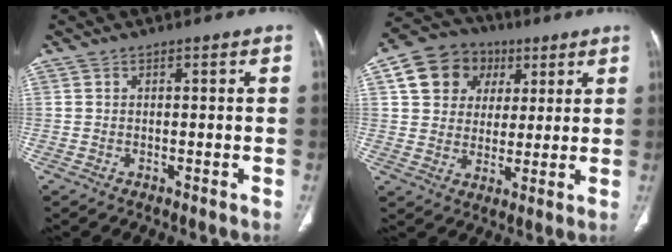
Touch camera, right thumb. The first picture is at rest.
{"total": 12.6, "force": [4.6, 10.6, 5.0], "torque": [-0.061, 0.006, 0.074]}